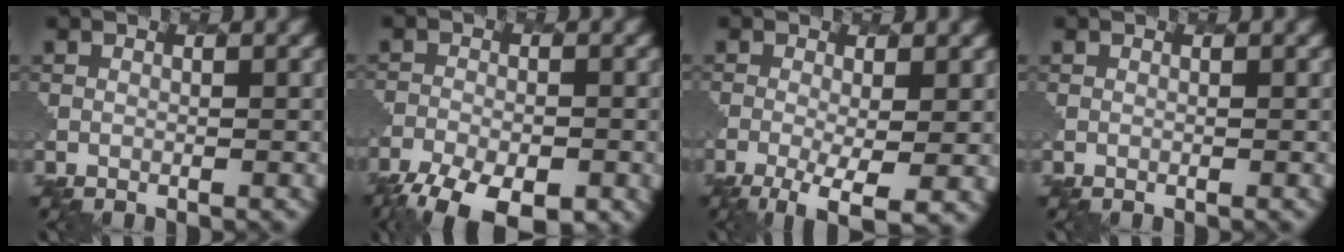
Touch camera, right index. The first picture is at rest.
{"total": 8.0, "force": [-6.1, 3.1, 4.2], "torque": [-0.080, -0.026, -0.101]}
{"total": 5.3, "force": [-1.9, 1.6, 4.7], "torque": [-0.091, -0.009, -0.032]}
{"total": 0.0}